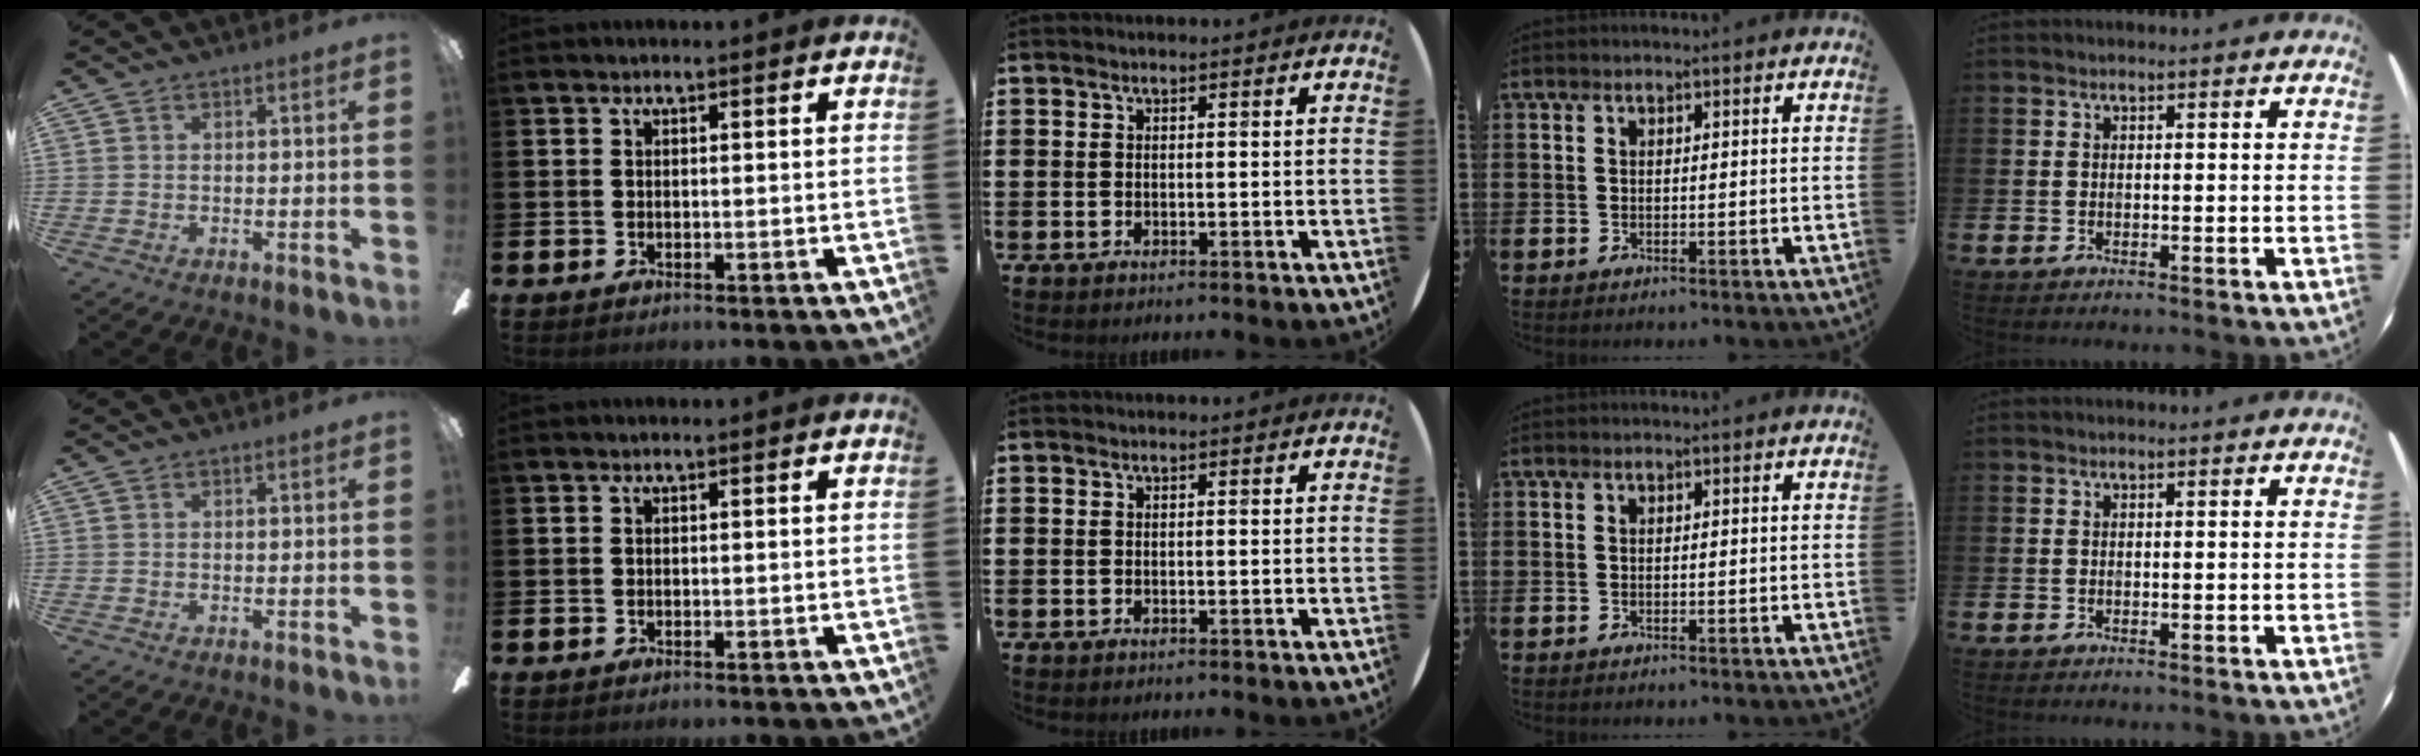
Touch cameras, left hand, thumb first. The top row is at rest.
{}